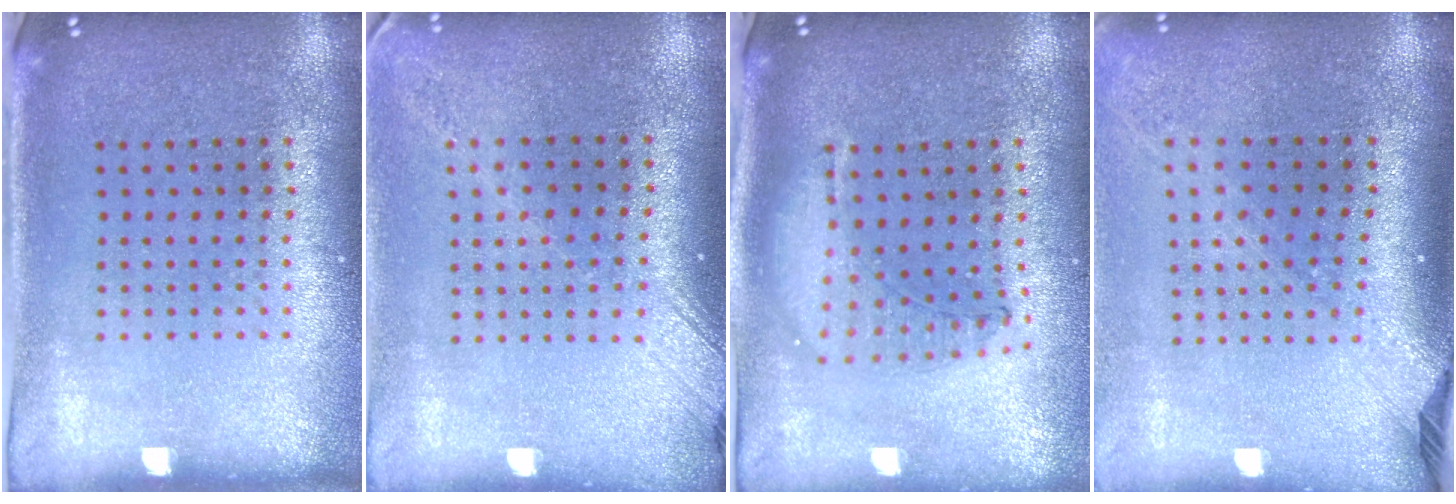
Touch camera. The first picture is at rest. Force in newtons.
{"total": 1.8, "press": 1.4, "slide": 1.2}
{"total": 1.2, "press": 1.1, "slide": 0.3}
{"total": 2.3, "press": 1.7, "slide": 1.6}